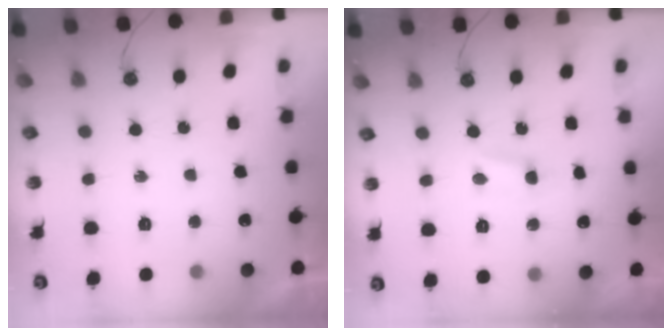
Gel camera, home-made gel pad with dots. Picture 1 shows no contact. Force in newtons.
{"total": 1.2, "press": 1.1, "slide": 0.2}